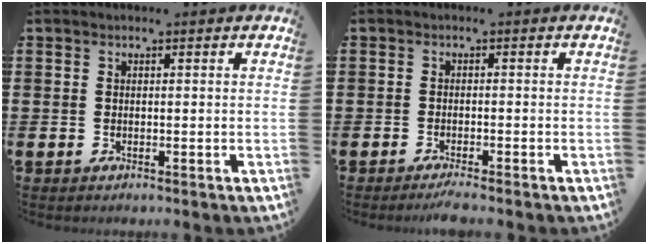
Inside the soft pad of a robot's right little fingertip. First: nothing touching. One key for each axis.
{"total": 1.3, "fx": -1.0, "fy": -0.1, "fz": 0.8, "tx": -0.012, "ty": 0.000, "tz": -0.020}